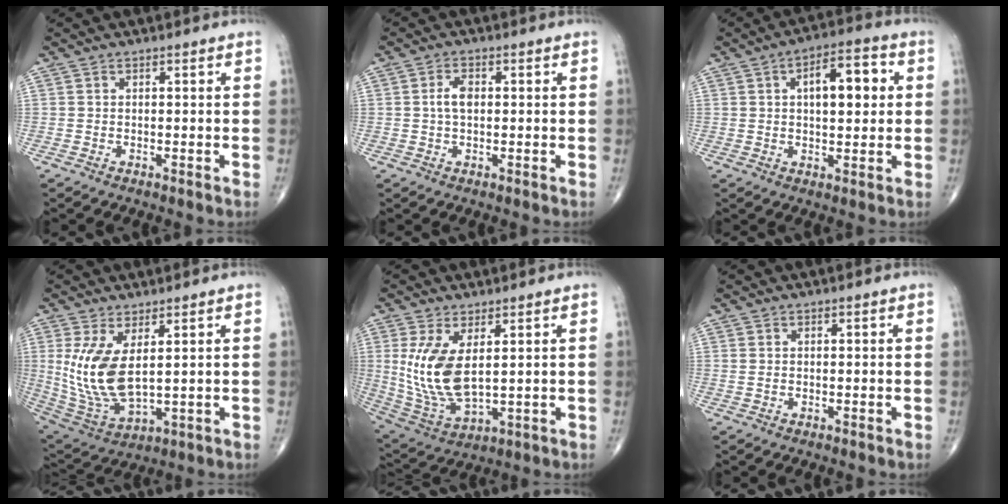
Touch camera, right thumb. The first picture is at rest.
{"total": 3.2, "force": [0.3, 1.8, 2.6], "torque": [-0.054, 0.005, 0.002]}
{"total": 10.3, "force": [2.2, 4.6, 8.9], "torque": [-0.112, 0.012, 0.027]}
{"total": 12.7, "force": [2.6, 5.4, 11.2], "torque": [-0.239, -0.028, 0.072]}
{"total": 12.4, "force": [2.4, 5.6, 10.9], "torque": [-0.228, -0.023, 0.067]}
{"total": 0.5, "force": [0.1, 0.2, 0.4], "torque": [-0.016, 0.004, 0.005]}